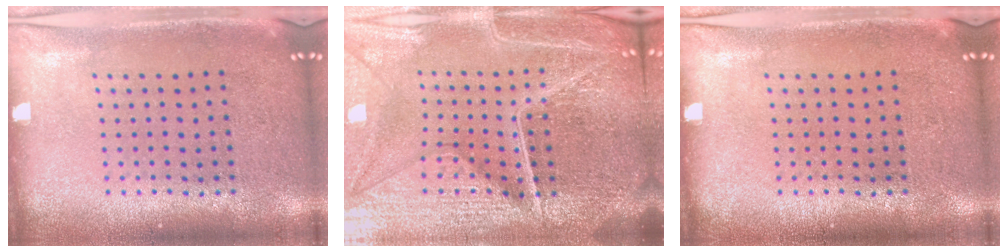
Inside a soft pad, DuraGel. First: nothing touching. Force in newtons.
{"total": 6.5, "press": 5.8, "slide": 3.1}
{"total": 0.0}